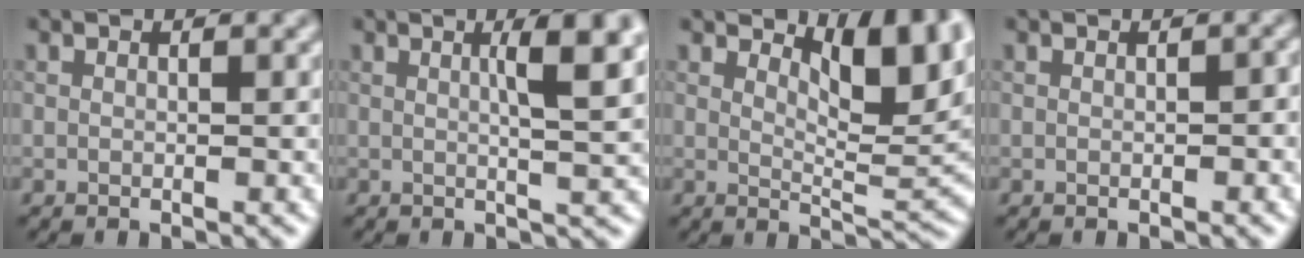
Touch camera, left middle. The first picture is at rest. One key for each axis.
{"total": 4.9, "fx": 1.4, "fy": 1.0, "fz": 4.6, "tx": -0.057, "ty": 0.008, "tz": 0.018}
{"total": 6.4, "fx": 3.6, "fy": 2.3, "fz": 4.7, "tx": -0.063, "ty": -0.007, "tz": 0.054}
{"total": 0.8, "fx": -0.1, "fy": 0.4, "fz": 0.7, "tx": -0.010, "ty": 0.000, "tz": 0.000}